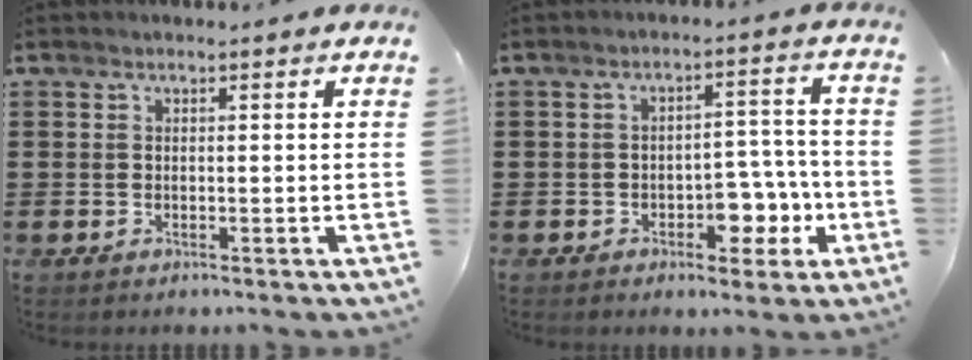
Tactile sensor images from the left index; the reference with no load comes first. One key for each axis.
{"total": 6.1, "fx": -2.7, "fy": 3.7, "fz": 4.0, "tx": -0.053, "ty": 0.009, "tz": -0.052}